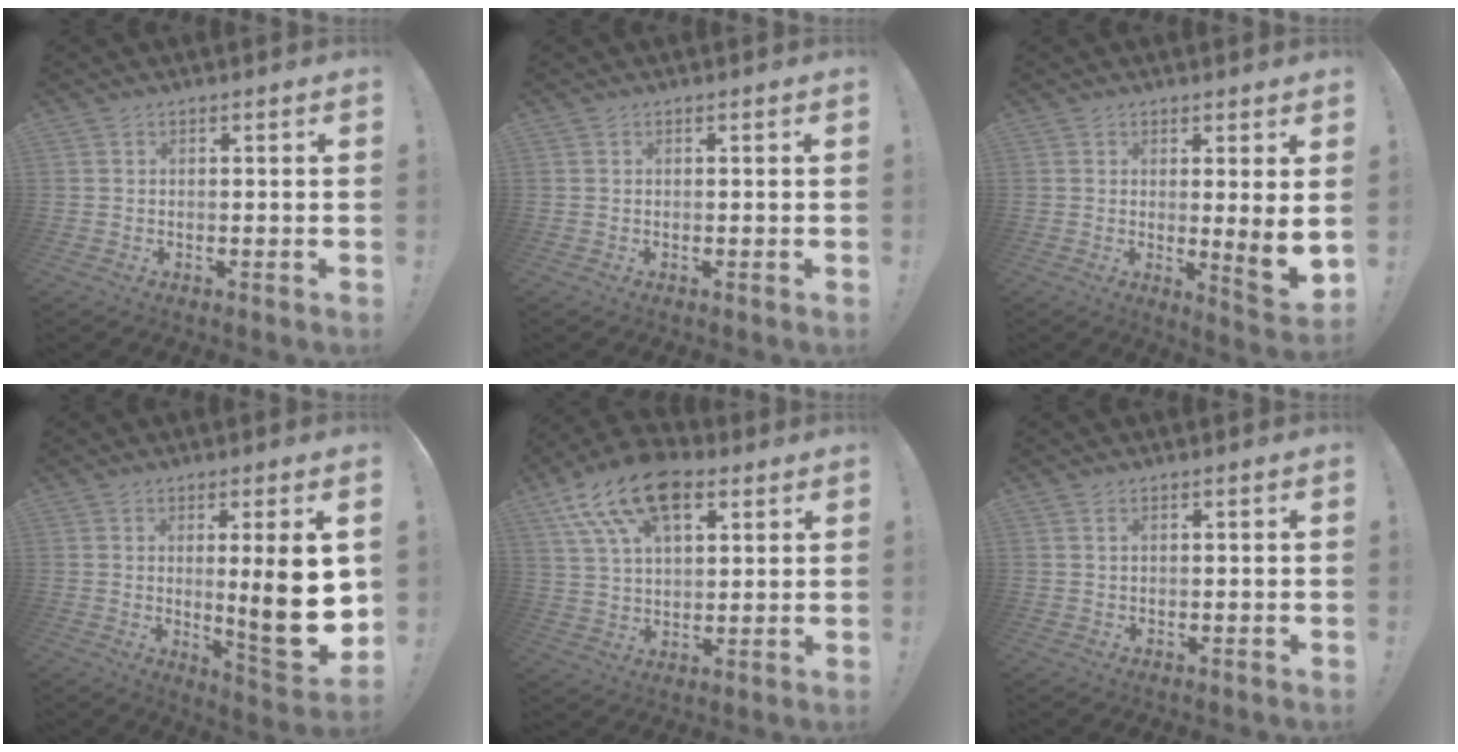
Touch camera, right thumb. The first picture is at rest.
{"total": 0.0}
{"total": 6.6, "force": [0.9, -0.1, 6.6], "torque": [-0.083, -0.026, 0.014]}
{"total": 14.9, "force": [1.3, 2.2, 14.7], "torque": [-0.189, -0.028, 0.019]}
{"total": 17.8, "force": [9.2, 10.0, 11.4], "torque": [-0.204, -0.038, 0.168]}
{"total": 0.8, "force": [0.5, 0.2, 0.6], "torque": [-0.004, -0.003, 0.007]}